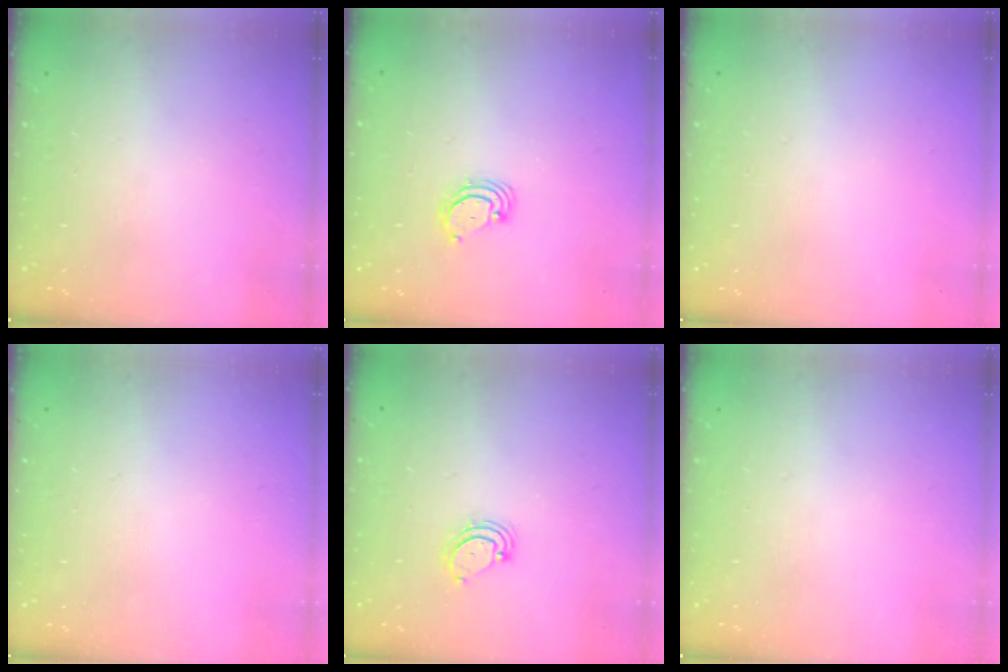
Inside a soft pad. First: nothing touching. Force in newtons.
{"total": 3.8, "press": 3.8, "slide": 0.4}
{"total": 0.0}
{"total": 0.0}
{"total": 3.4, "press": 3.3, "slide": 0.7}
{"total": 0.0}